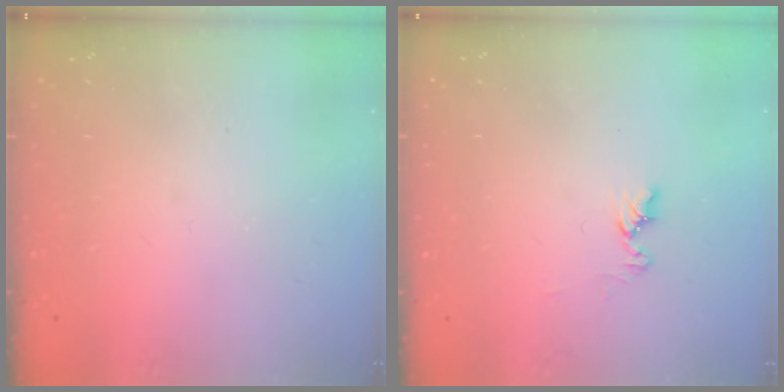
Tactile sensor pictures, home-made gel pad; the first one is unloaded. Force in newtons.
{"total": 6.4, "press": 6.3, "slide": 0.7}